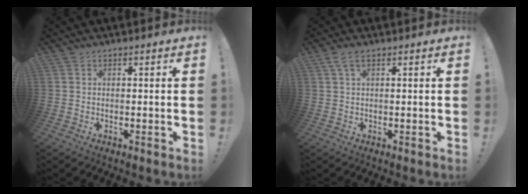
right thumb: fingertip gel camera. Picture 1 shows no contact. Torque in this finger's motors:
{"motor_torque": [-0.45, 0.52, 0.23, 0.15, 0.00]}